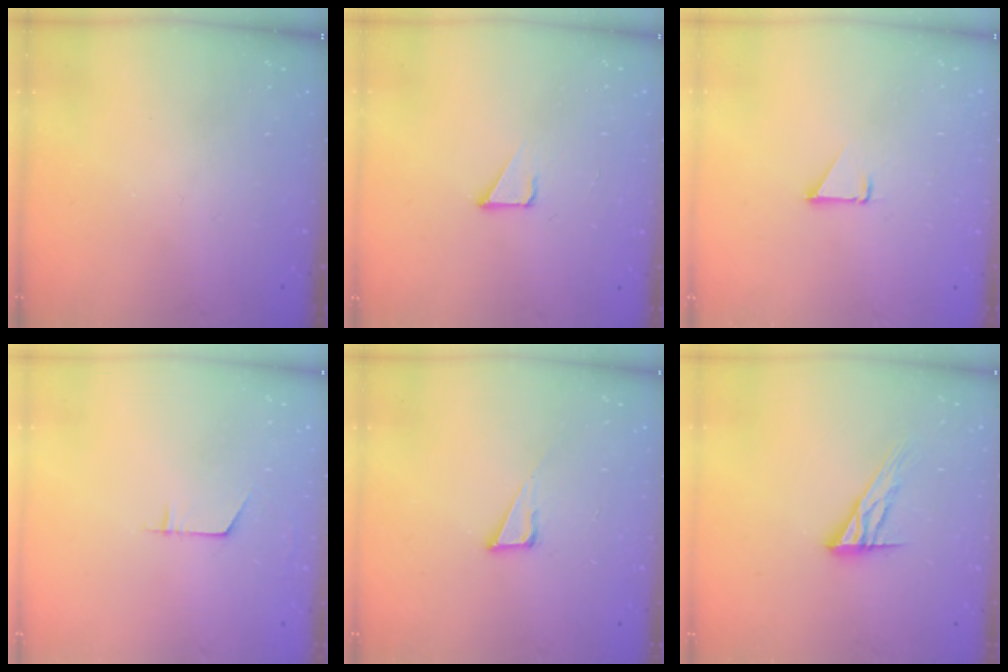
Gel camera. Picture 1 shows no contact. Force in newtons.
{"total": 2.1, "press": 2.1, "slide": 0.1}
{"total": 1.3, "press": 1.3, "slide": 0.1}
{"total": 5.7, "press": 5.7, "slide": 0.5}
{"total": 6.4, "press": 5.8, "slide": 2.6}
{"total": 12.0, "press": 12.0, "slide": 1.0}